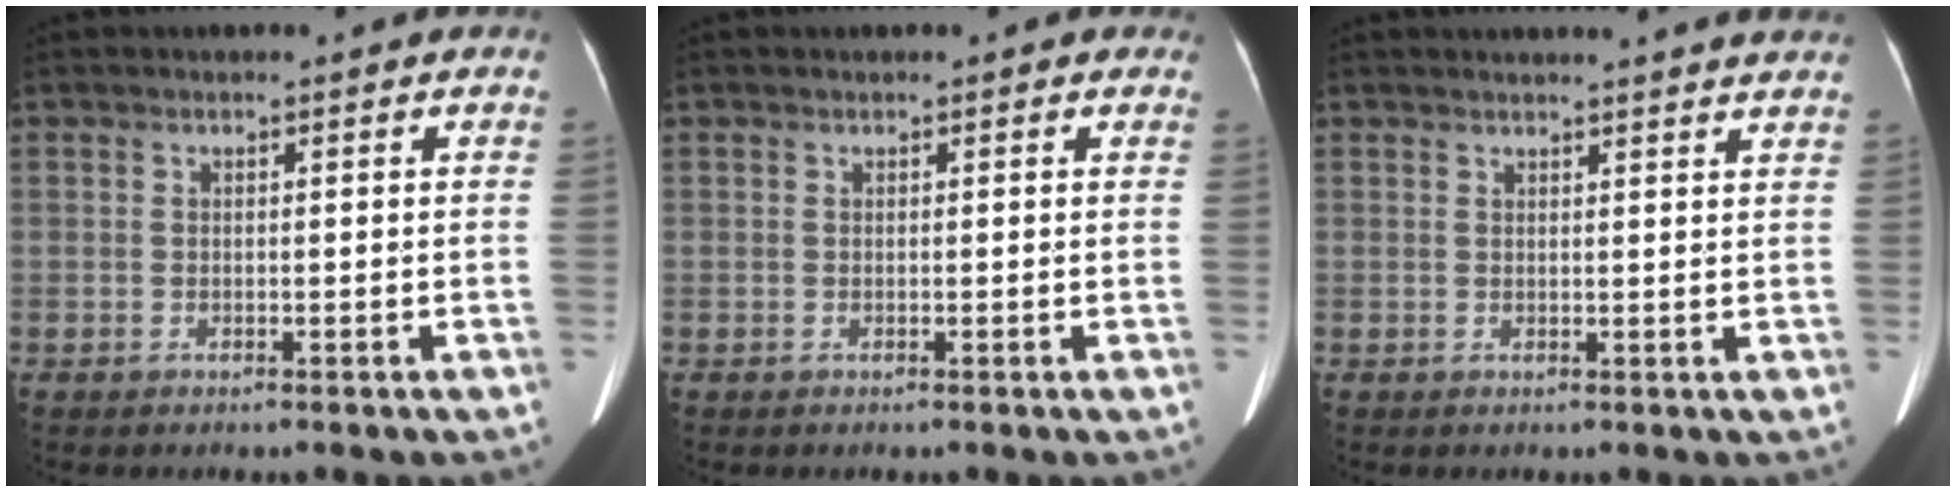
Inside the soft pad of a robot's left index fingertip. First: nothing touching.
{"total": 0.9, "force": [0.7, 0.6, 0.2], "torque": [0.003, 0.005, 0.003]}
{"total": 10.9, "force": [10.5, 0.3, 3.1], "torque": [-0.032, 0.002, 0.105]}